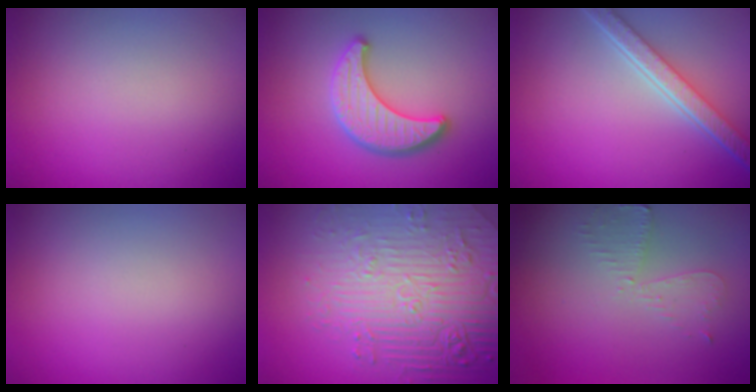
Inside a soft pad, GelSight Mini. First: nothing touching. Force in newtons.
{"total": 3.8, "press": 3.7, "slide": 0.9}
{"total": 5.3, "press": 3.9, "slide": 3.6}
{"total": 0.0}
{"total": 9.0, "press": 6.2, "slide": 6.5}
{"total": 2.2, "press": 2.2, "slide": 0.5}